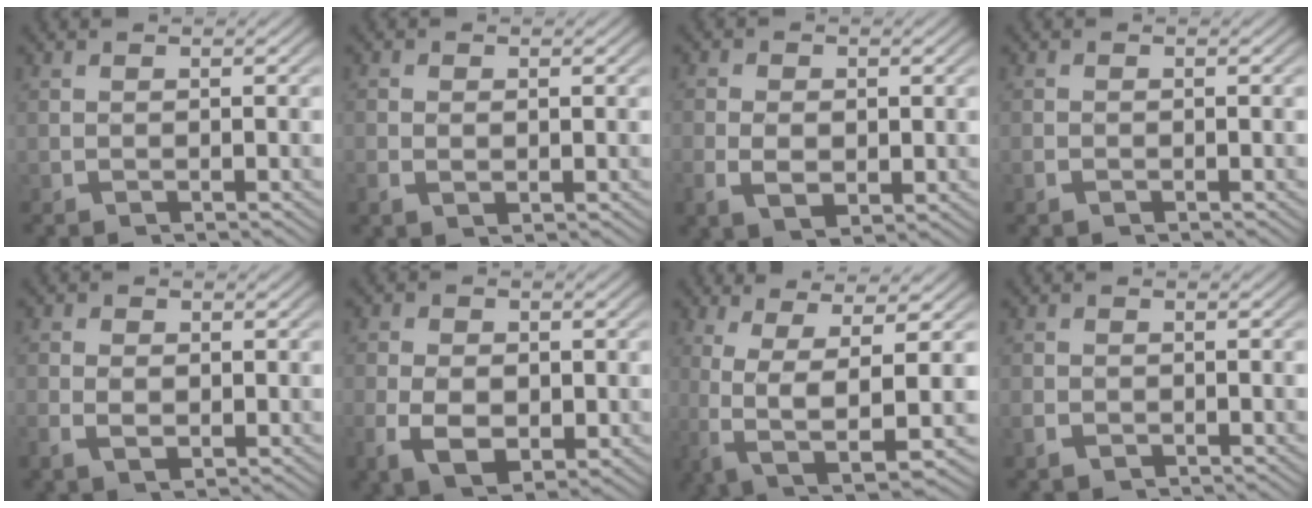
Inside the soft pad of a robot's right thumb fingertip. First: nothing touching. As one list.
[{"total": 1.1, "force": [0.1, 0.8, 0.8], "torque": [-0.022, -0.009, 0.009]}, {"total": 3.4, "force": [-0.4, 2.5, 2.3], "torque": [-0.051, -0.020, 0.006]}, {"total": 0.5, "force": [-0.4, 0.3, 0.3], "torque": [-0.010, -0.003, -0.007]}, {"total": 2.3, "force": [-0.1, 1.7, 1.5], "torque": [-0.036, -0.015, 0.009]}, {"total": 6.1, "force": [-1.2, 4.3, 4.2], "torque": [-0.090, -0.031, -0.004]}, {"total": 8.5, "force": [-1.8, 3.6, 7.5], "torque": [-0.160, -0.035, -0.002]}, {"total": 1.2, "force": [-0.6, 0.9, 0.6], "torque": [-0.014, -0.003, -0.010]}]